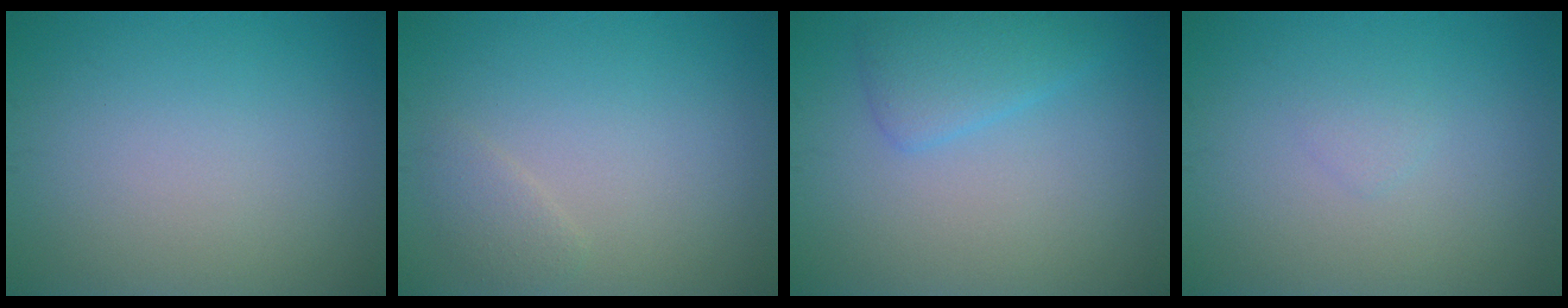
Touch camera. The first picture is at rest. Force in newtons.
{"total": 1.2, "press": 1.2, "slide": 0.1}
{"total": 2.7, "press": 2.6, "slide": 0.3}
{"total": 0.6, "press": 0.6, "slide": 0.0}